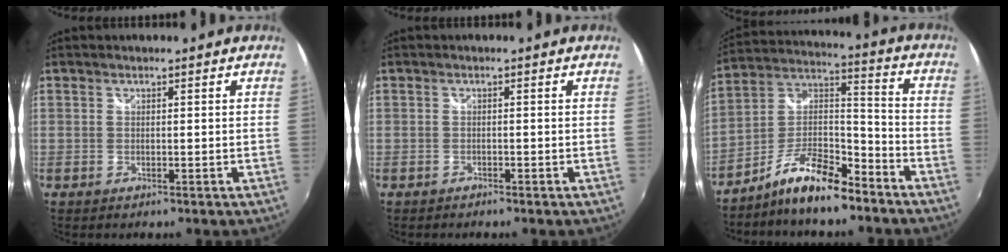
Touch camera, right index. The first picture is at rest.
{"total": 0.9, "force": [-0.8, 0.2, 0.1], "torque": [-0.007, -0.003, -0.015]}
{"total": 12.8, "force": [-9.3, 3.8, 8.0], "torque": [-0.164, 0.024, -0.170]}